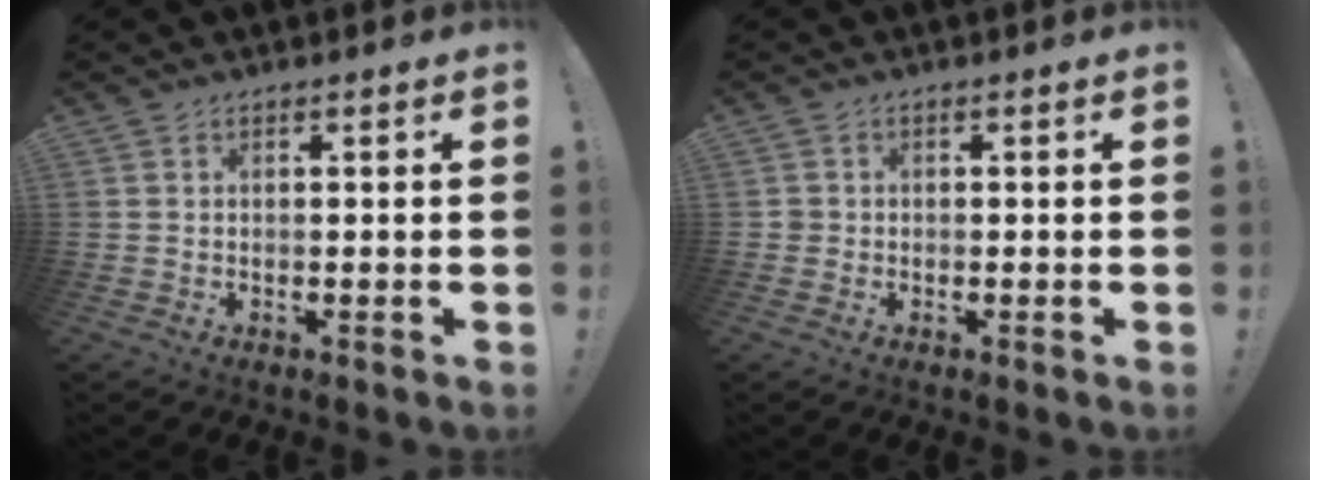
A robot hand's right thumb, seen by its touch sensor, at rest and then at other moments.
{"total": 1.4, "force": [-0.2, 1.4, 0.4], "torque": [-0.012, 0.006, -0.002]}